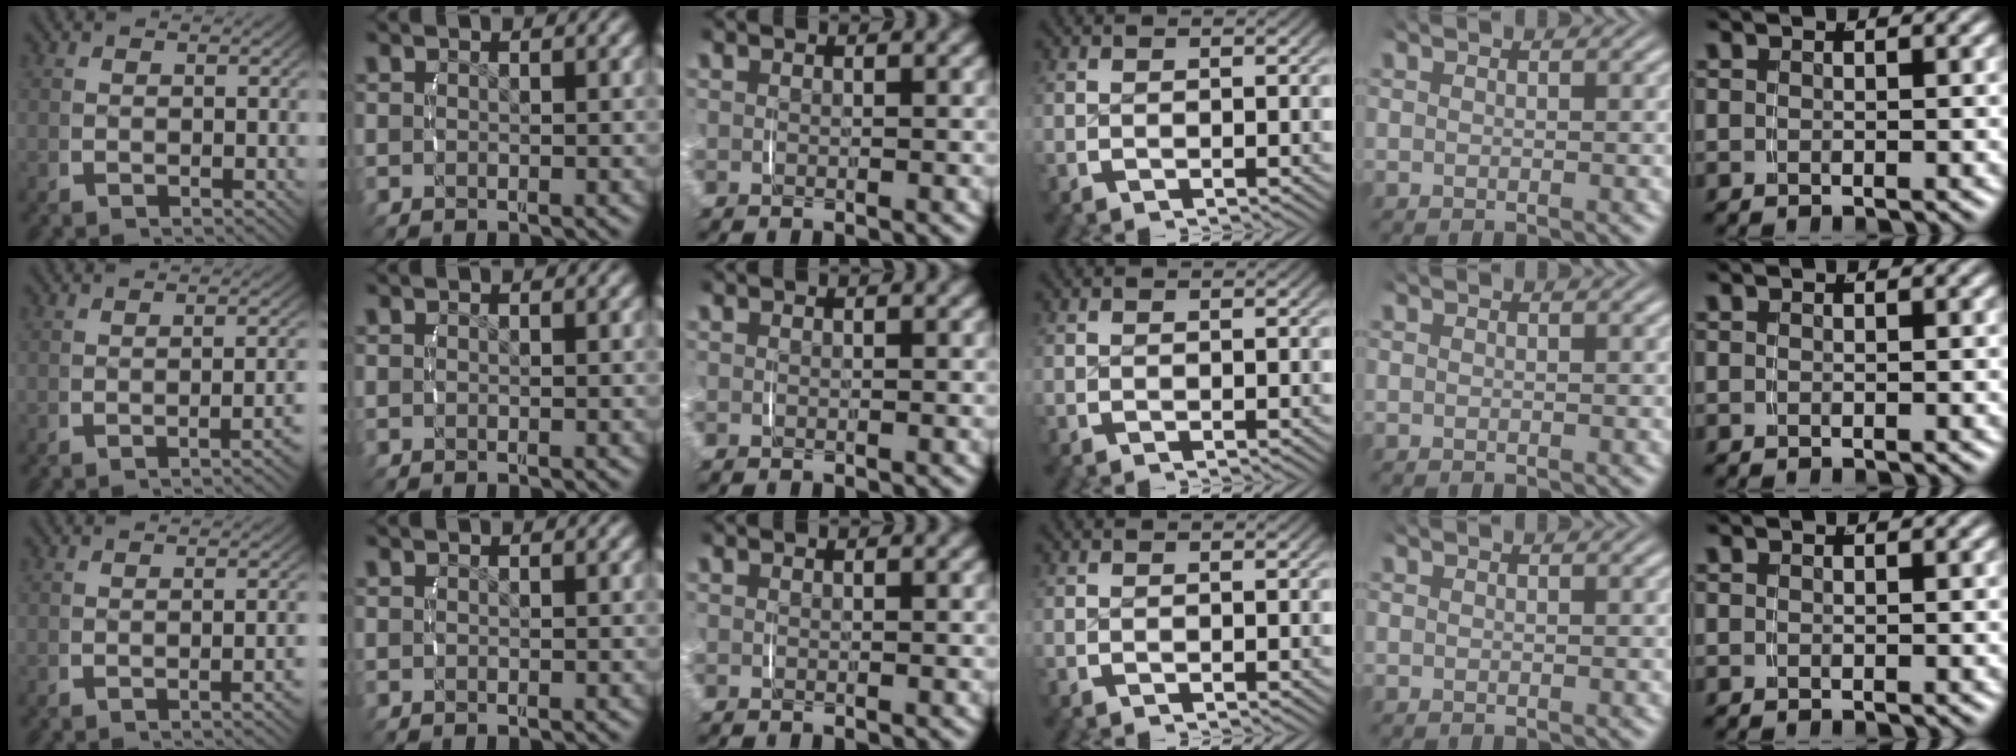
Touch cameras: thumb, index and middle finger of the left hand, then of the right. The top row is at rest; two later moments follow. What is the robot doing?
{"motion": "lift_and_place", "object": "measuring cup"}